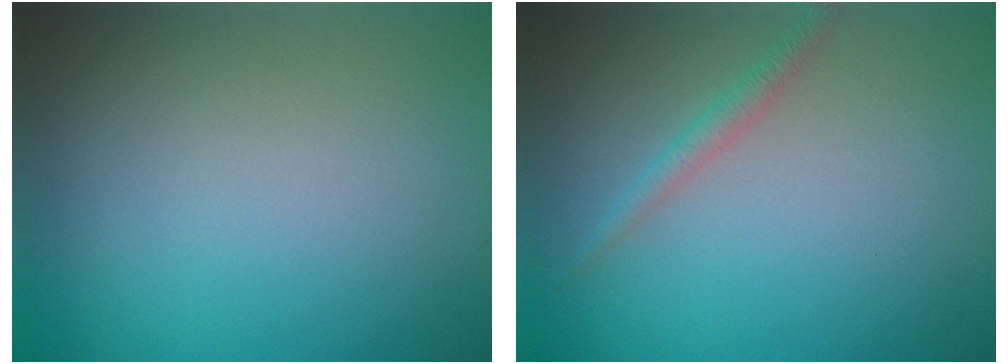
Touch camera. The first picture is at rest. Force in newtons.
{"total": 1.4, "press": 1.4, "slide": 0.1}